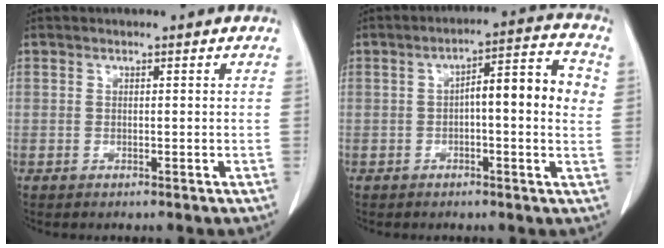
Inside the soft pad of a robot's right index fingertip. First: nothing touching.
{"total": 9.5, "force": [0.8, 1.8, 9.3], "torque": [-0.132, 0.029, 0.009]}